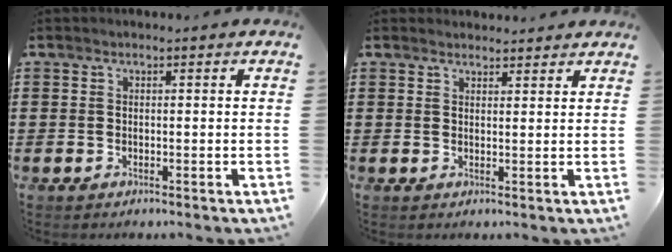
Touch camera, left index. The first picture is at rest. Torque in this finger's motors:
{"motor_torque": [0.86, -1.28, -0.02, 0.00]}